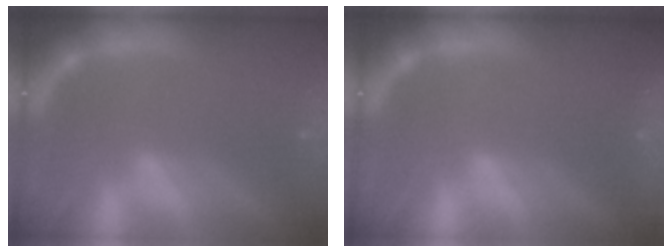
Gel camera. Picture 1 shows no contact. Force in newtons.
{"total": 10.0}